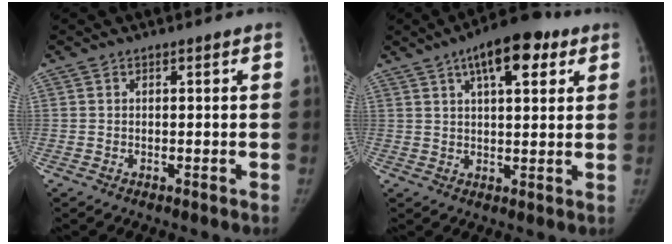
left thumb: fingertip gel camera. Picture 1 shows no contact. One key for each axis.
{"total": 11.8, "fx": 5.8, "fy": 4.7, "fz": 9.1, "tx": -0.115, "ty": -0.002, "tz": 0.082}